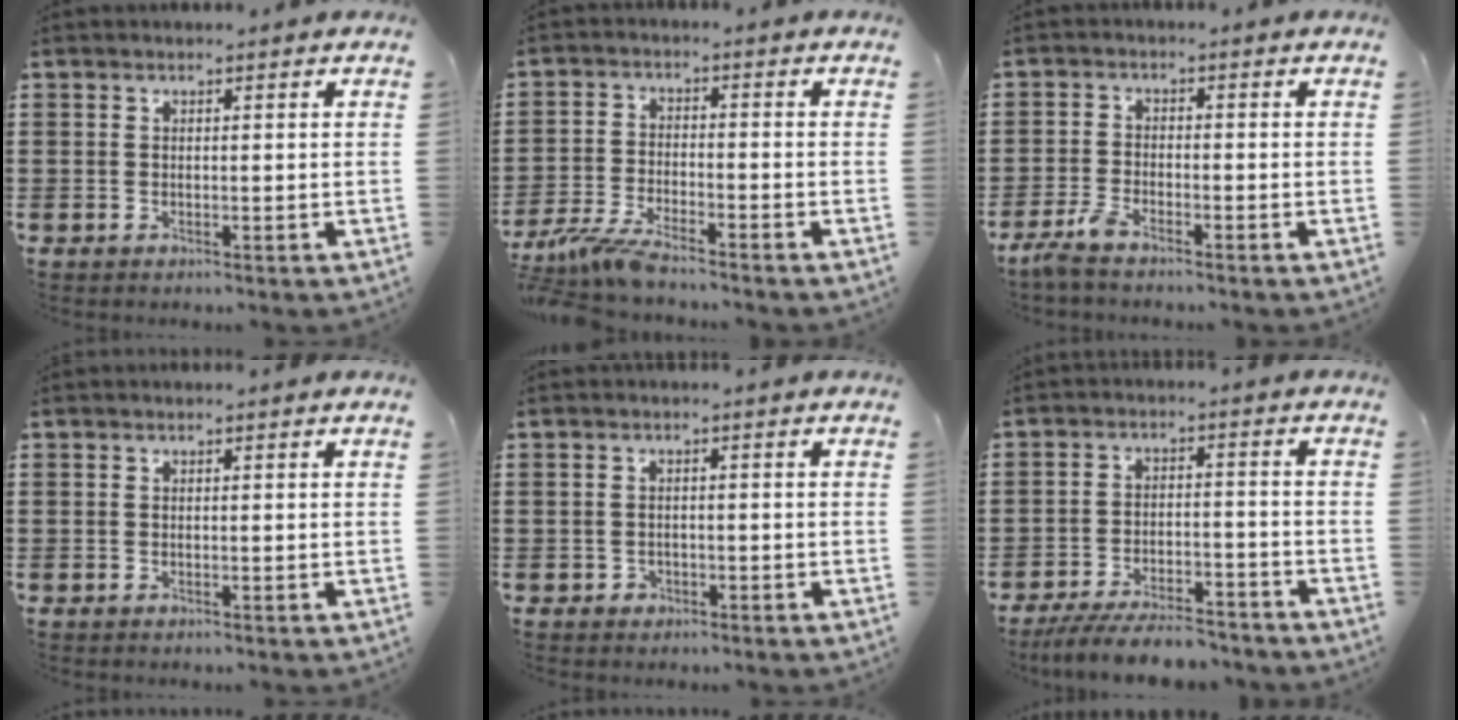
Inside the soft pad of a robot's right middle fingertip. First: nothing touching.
{"total": 5.4, "force": [-4.9, 0.3, 2.3], "torque": [-0.065, -0.014, -0.100]}
{"total": 3.2, "force": [-2.6, 0.6, 1.6], "torque": [-0.049, 0.001, -0.057]}
{"total": 0.0}
{"total": 1.0, "force": [-0.6, 0.8, 0.2], "torque": [-0.007, 0.000, -0.013]}
{"total": 6.8, "force": [-6.3, 0.8, 2.3], "torque": [-0.042, 0.001, -0.120]}